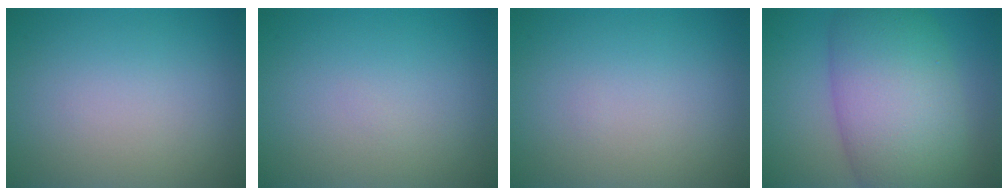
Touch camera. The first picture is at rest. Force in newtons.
{"total": 0.0}
{"total": 0.0}
{"total": 11.1, "press": 11.0, "slide": 0.6}